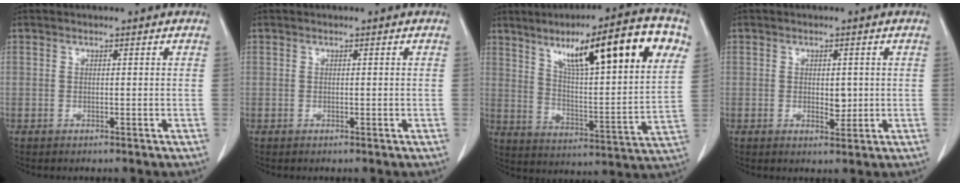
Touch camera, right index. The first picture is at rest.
{"total": 0.0}
{"total": 23.0, "force": [10.9, 2.9, 20.1], "torque": [-0.303, 0.026, 0.166]}
{"total": 2.5, "force": [-0.1, 1.3, 2.2], "torque": [-0.033, -0.003, 0.002]}